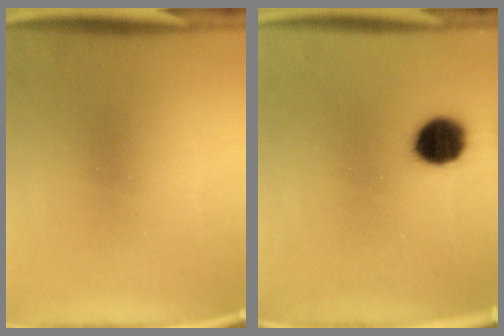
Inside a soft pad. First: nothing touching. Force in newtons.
{"total": 9.1}